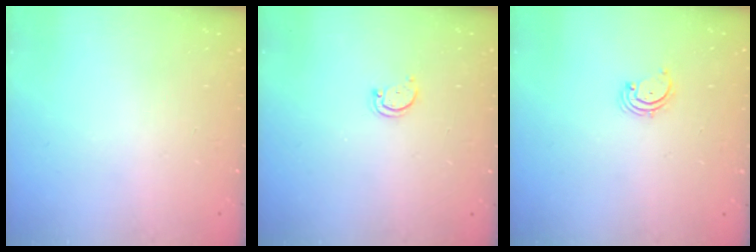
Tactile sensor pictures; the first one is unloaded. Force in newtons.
{"total": 2.8, "press": 2.7, "slide": 0.3}
{"total": 1.7, "press": 1.6, "slide": 0.2}